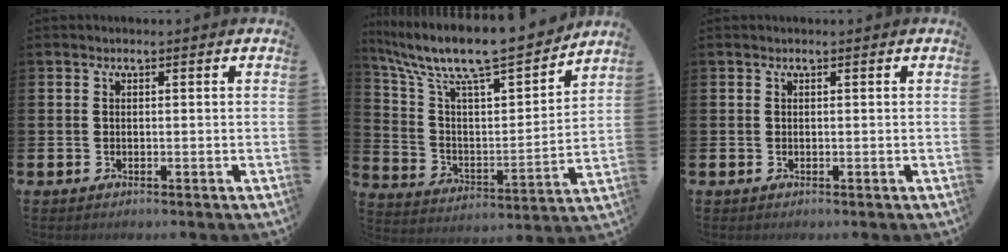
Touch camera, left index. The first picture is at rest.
{"total": 11.1, "force": [9.9, 2.1, 4.6], "torque": [-0.129, -0.073, 0.164]}
{"total": 0.0}